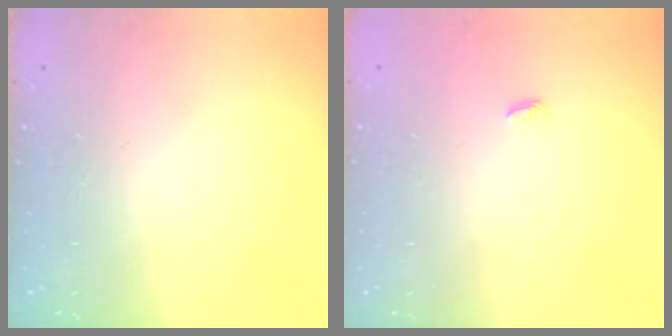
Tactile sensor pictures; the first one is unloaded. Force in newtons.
{"total": 2.4, "press": 2.4, "slide": 0.2}